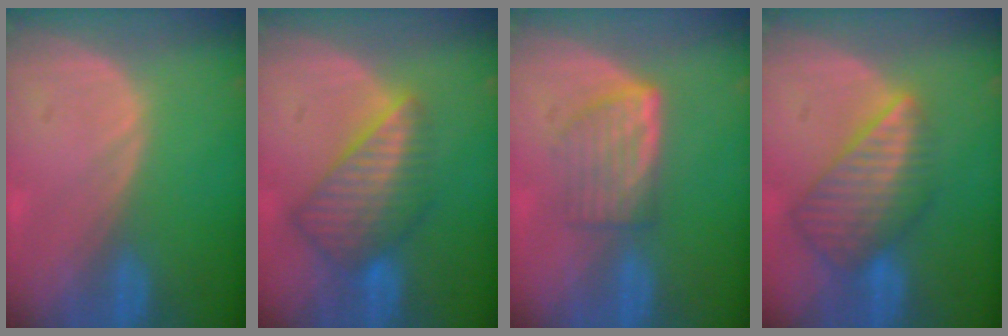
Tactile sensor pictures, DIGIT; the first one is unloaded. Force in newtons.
{"total": 8.4, "press": 7.3, "slide": 4.1}
{"total": 5.9, "press": 5.3, "slide": 2.6}
{"total": 8.7, "press": 7.6, "slide": 4.2}